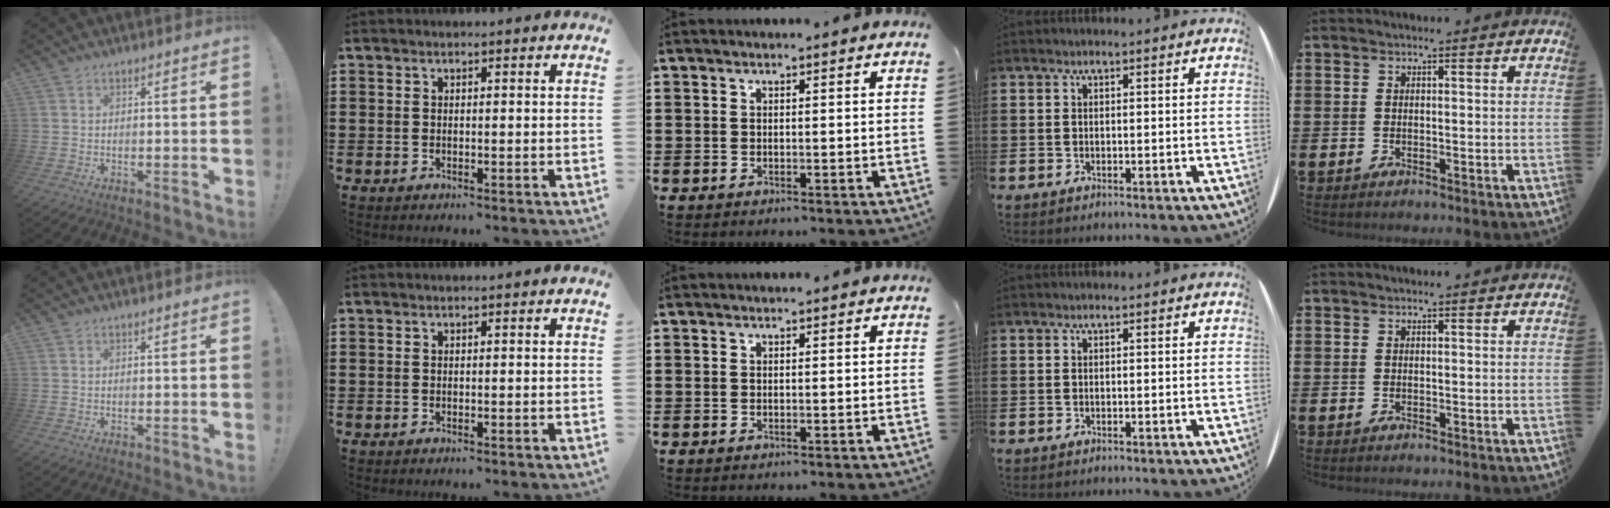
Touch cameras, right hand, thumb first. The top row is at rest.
{}